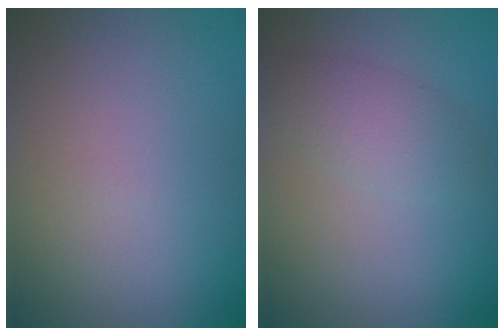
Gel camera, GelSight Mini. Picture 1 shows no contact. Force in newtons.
{"total": 2.8, "press": 2.8, "slide": 0.1}